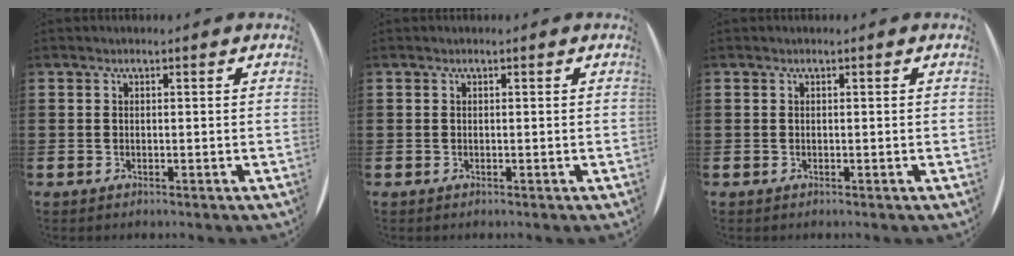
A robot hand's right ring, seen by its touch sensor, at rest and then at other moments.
{"total": 0.0}
{"total": 0.0}